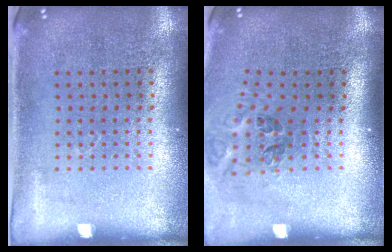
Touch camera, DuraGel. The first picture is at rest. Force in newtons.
{"total": 1.2, "press": 0.9, "slide": 0.7}